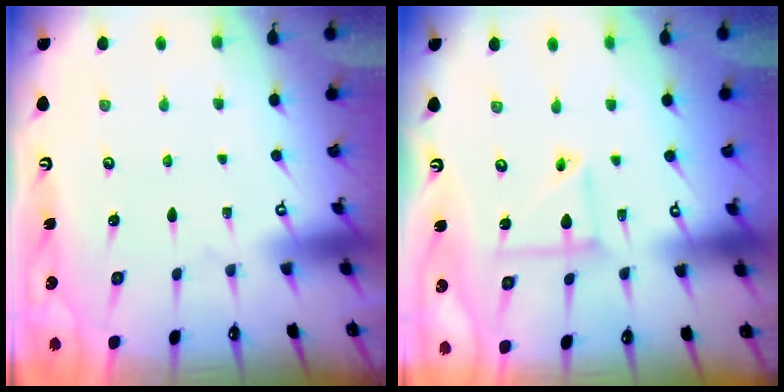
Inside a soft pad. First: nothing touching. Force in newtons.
{"total": 6.3, "press": 6.3, "slide": 0.4}